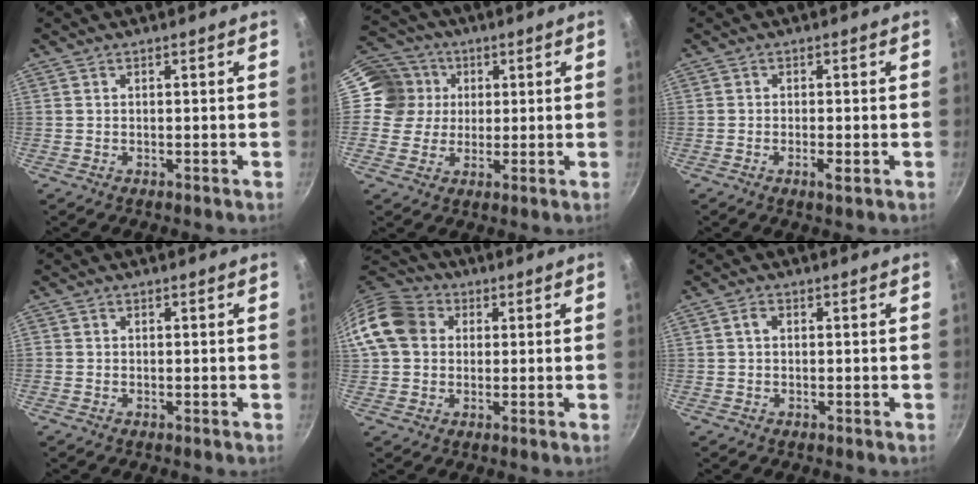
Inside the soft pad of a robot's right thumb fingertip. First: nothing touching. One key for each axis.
{"total": 9.4, "fx": 1.5, "fy": 9.0, "fz": 2.2, "tx": -0.009, "ty": 0.012, "tz": 0.009}
{"total": 2.2, "fx": -0.8, "fy": 0.5, "fz": 1.9, "tx": -0.043, "ty": 0.001, "tz": -0.017}
{"total": 0.5, "fx": 0.0, "fy": 0.5, "fz": 0.1, "tx": 0.000, "ty": 0.002, "tz": -0.001}
{"total": 11.7, "fx": 2.1, "fy": 9.8, "fz": 6.1, "tx": -0.090, "ty": 0.024, "tz": 0.022}
{"total": 1.5, "fx": 0.3, "fy": 1.0, "fz": 1.1, "tx": -0.019, "ty": 0.006, "tz": 0.004}